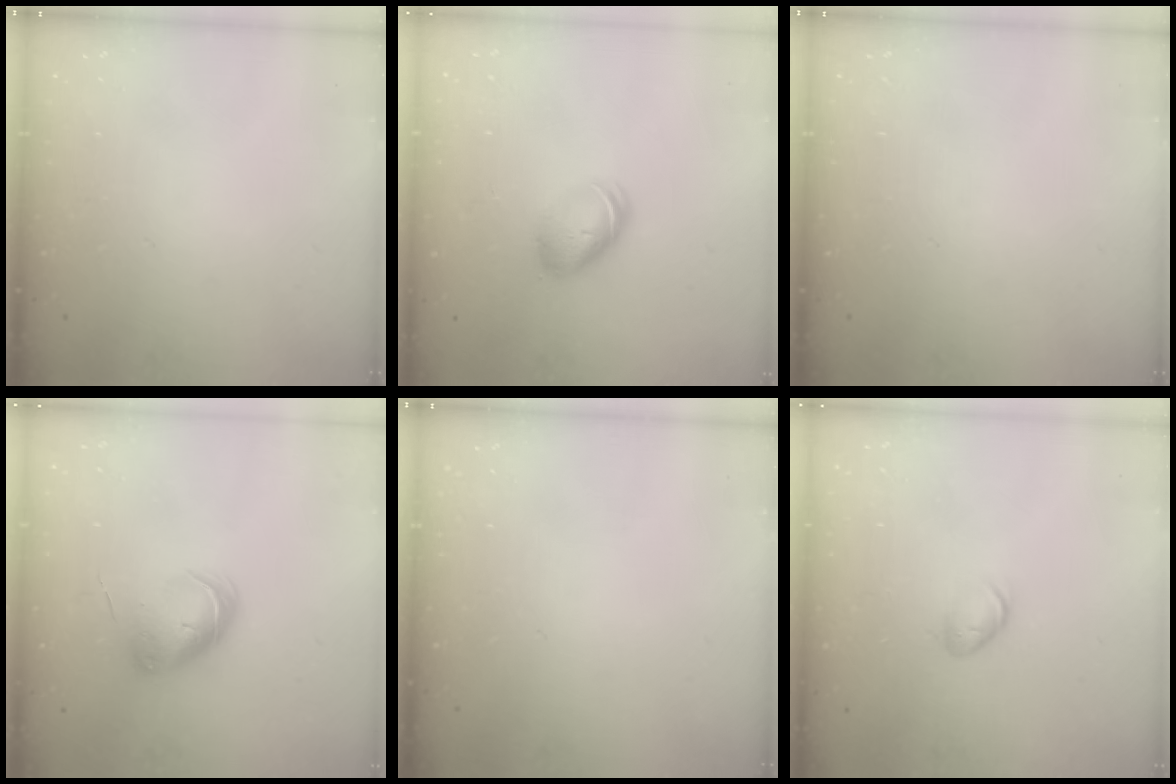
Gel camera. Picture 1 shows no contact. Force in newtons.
{"total": 7.8, "press": 7.8, "slide": 0.5}
{"total": 0.0}
{"total": 7.6, "press": 7.5, "slide": 0.8}
{"total": 0.0}
{"total": 5.6, "press": 5.5, "slide": 0.9}